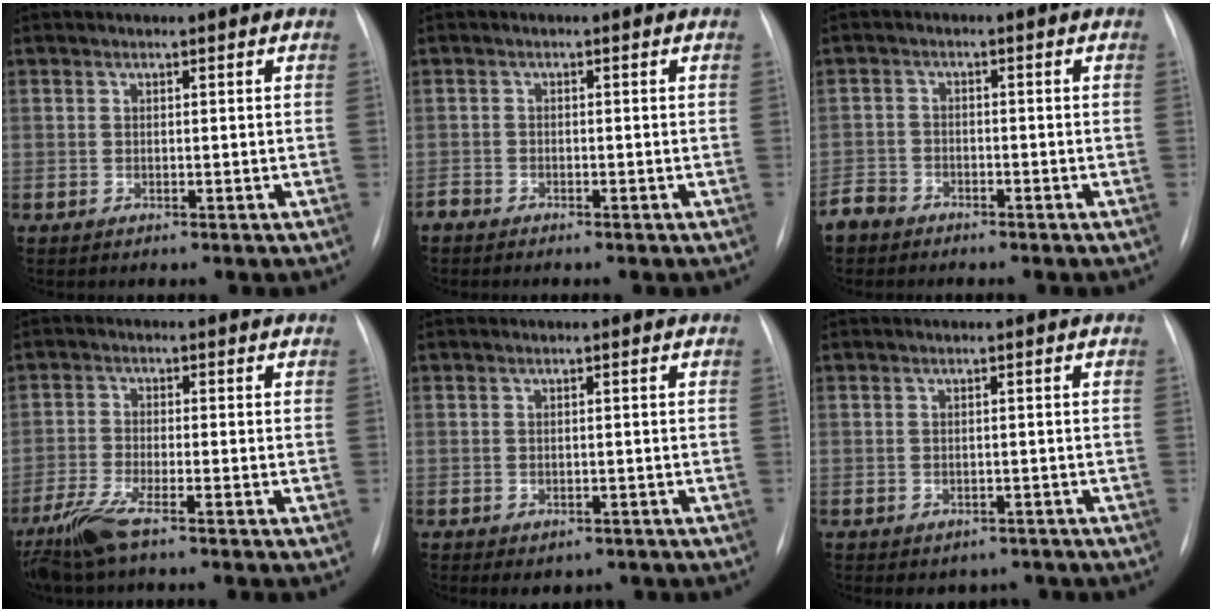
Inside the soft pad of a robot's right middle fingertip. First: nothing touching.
{"total": 1.2, "force": [-1.1, 0.4, 0.1], "torque": [0.000, 0.000, -0.018]}
{"total": 3.4, "force": [-2.9, 1.7, 0.1], "torque": [-0.004, 0.001, -0.057]}
{"total": 6.2, "force": [-4.5, 0.1, 4.2], "torque": [-0.097, -0.020, -0.093]}
{"total": 3.2, "force": [-2.4, 1.9, 1.0], "torque": [-0.007, 0.006, -0.024]}
{"total": 3.4, "force": [-2.7, 2.0, 0.5], "torque": [0.000, 0.013, -0.031]}